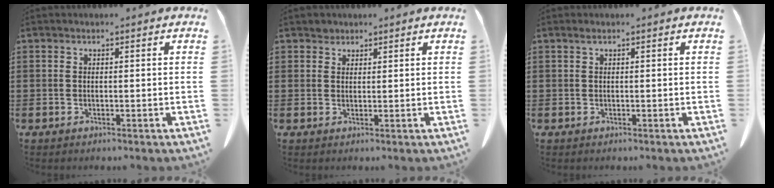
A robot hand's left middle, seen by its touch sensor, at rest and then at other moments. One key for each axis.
{"total": 1.4, "fx": 1.2, "fy": 0.8, "fz": -0.1, "tx": -0.003, "ty": 0.002, "tz": 0.023}
{"total": 0.6, "fx": 0.3, "fy": 0.0, "fz": 0.6, "tx": -0.011, "ty": 0.001, "tz": 0.005}